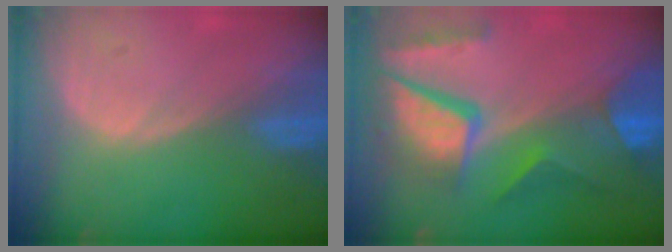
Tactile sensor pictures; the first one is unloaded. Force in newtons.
{"total": 11.4, "press": 9.5, "slide": 6.4}